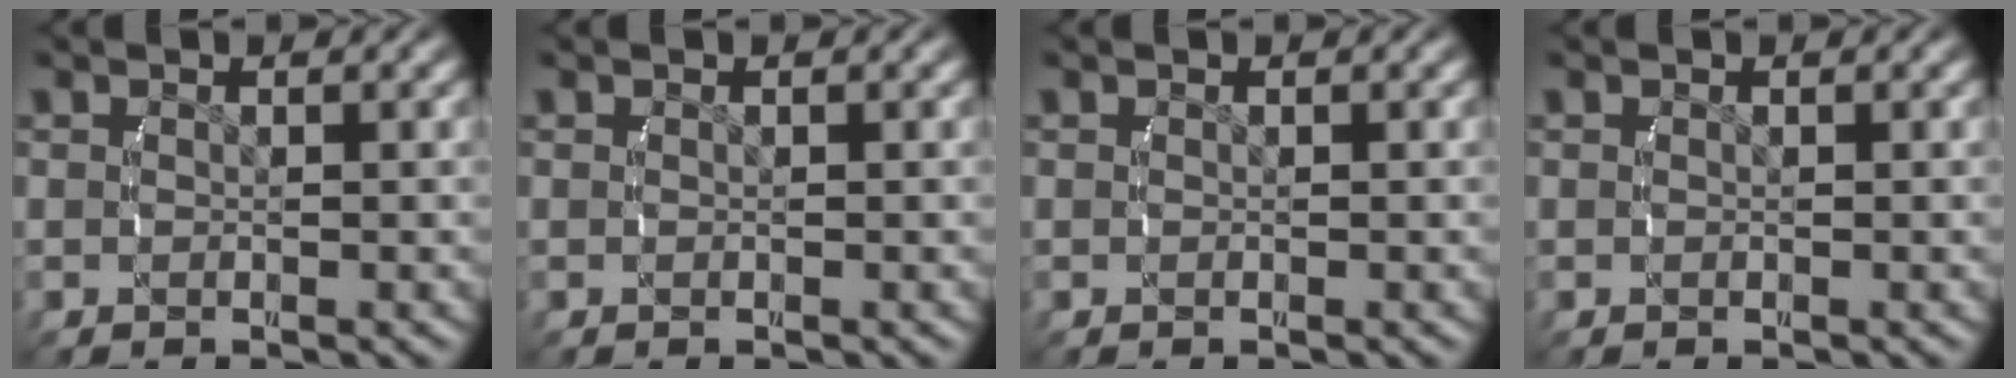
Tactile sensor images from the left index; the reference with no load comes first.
{"total": 0.0}
{"total": 0.0}
{"total": 0.0}